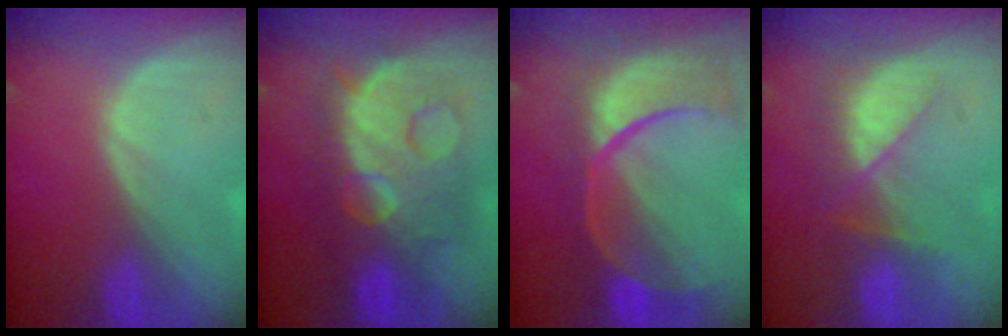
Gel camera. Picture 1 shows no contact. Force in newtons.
{"total": 12.4, "press": 12.3, "slide": 1.2}
{"total": 12.8, "press": 10.4, "slide": 7.5}
{"total": 7.9, "press": 7.0, "slide": 3.7}